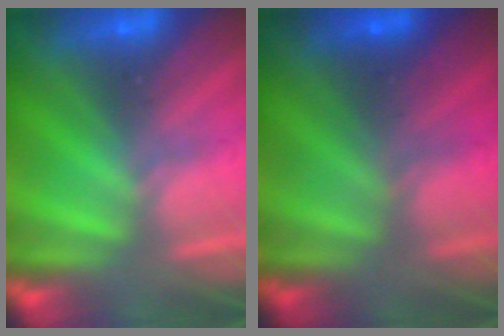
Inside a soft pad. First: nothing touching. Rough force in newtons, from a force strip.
{"total": 1.9}